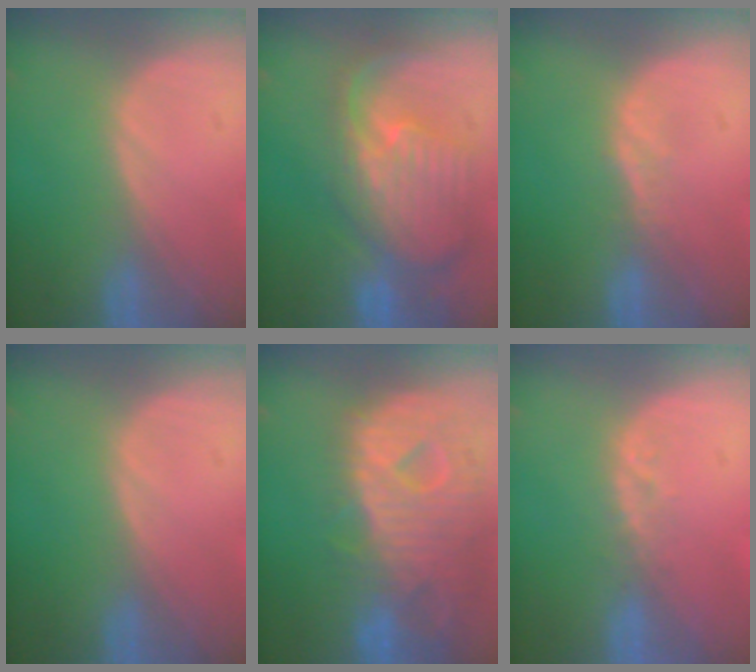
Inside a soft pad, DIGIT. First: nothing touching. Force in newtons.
{"total": 10.4, "press": 9.3, "slide": 4.7}
{"total": 1.1, "press": 1.1, "slide": 0.1}
{"total": 0.0}
{"total": 12.6, "press": 10.8, "slide": 6.5}
{"total": 2.1, "press": 1.8, "slide": 1.1}